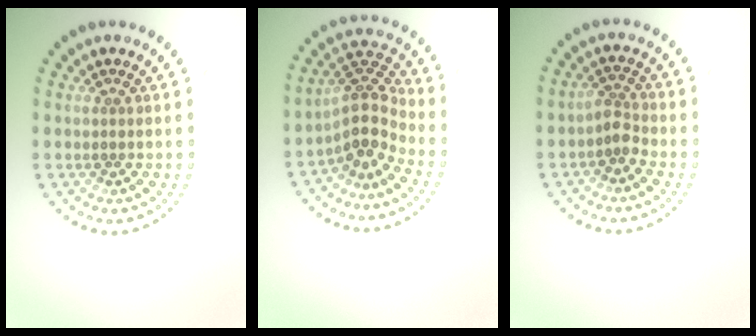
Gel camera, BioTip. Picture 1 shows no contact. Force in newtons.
{"total": 3.9, "press": 2.8, "slide": 2.7}
{"total": 1.8, "press": 1.4, "slide": 1.1}